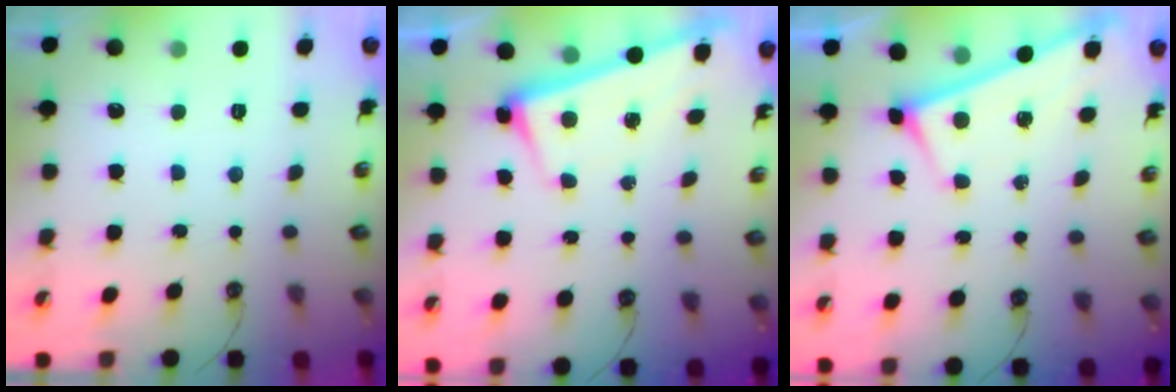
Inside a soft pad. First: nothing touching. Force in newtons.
{"total": 2.6, "press": 2.5, "slide": 0.6}
{"total": 3.1, "press": 3.1, "slide": 0.3}